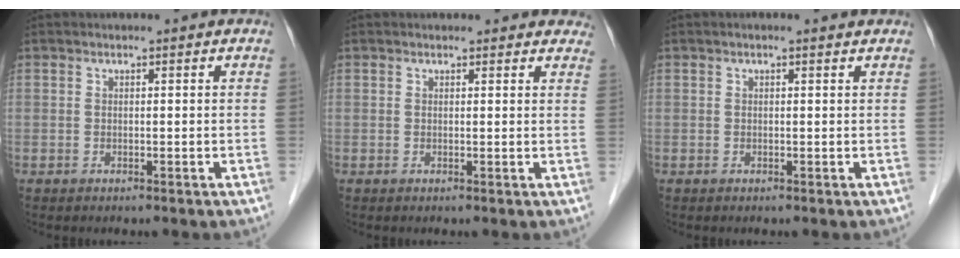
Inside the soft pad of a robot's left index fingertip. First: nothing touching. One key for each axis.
{"total": 6.5, "fx": 6.0, "fy": 2.4, "fz": 1.0, "tx": 0.018, "ty": 0.003, "tz": 0.045}
{"total": 1.2, "fx": 1.0, "fy": 0.3, "fz": 0.6, "tx": -0.014, "ty": 0.010, "tz": 0.011}